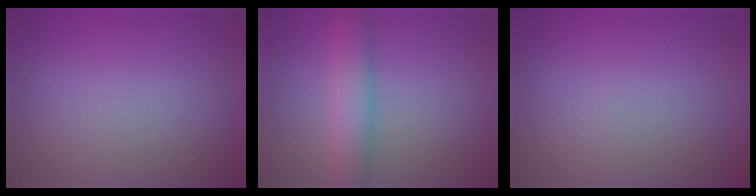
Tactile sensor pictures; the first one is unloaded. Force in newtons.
{"total": 4.3, "press": 4.3, "slide": 0.1}
{"total": 0.0}